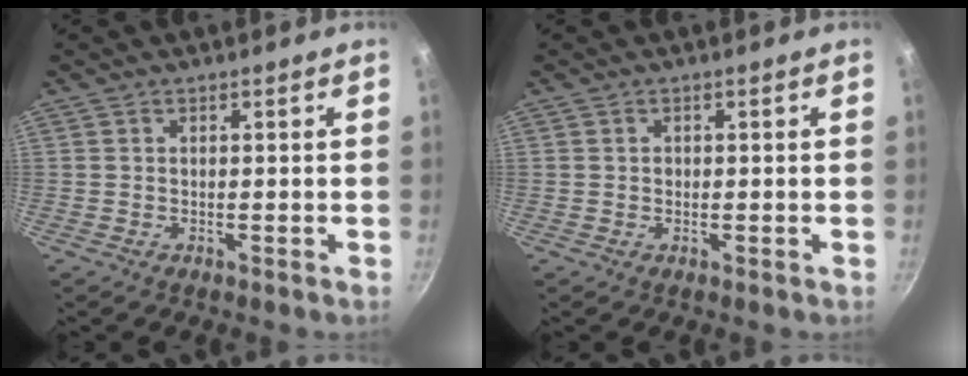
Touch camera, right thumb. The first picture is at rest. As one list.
[{"total": 0.6, "force": [0.1, 0.6, 0.3], "torque": [-0.002, 0.003, 0.002]}]